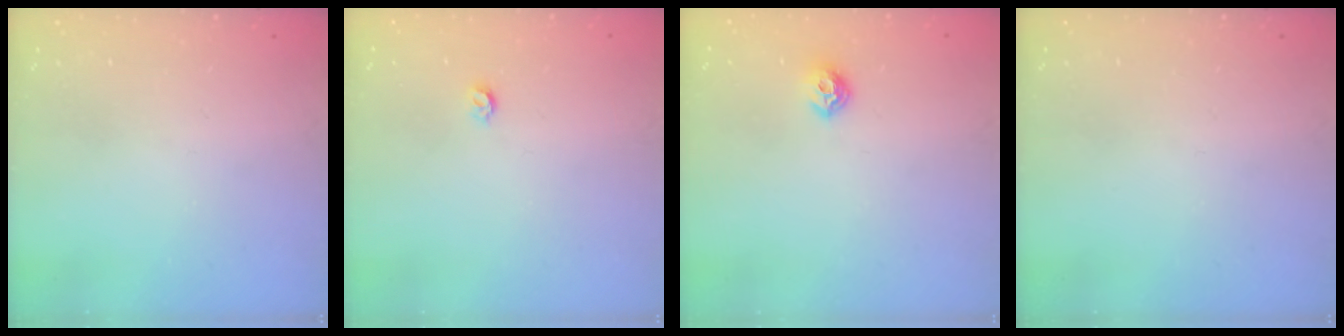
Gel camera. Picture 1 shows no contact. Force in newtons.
{"total": 3.2, "press": 3.2, "slide": 0.5}
{"total": 6.8, "press": 6.8, "slide": 0.3}
{"total": 0.0}